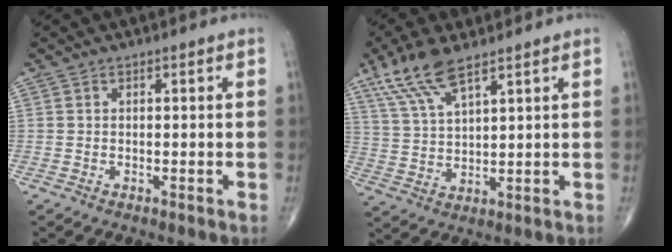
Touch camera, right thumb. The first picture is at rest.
{"total": 9.9, "force": [6.6, 2.8, 6.9], "torque": [-0.143, -0.017, 0.138]}